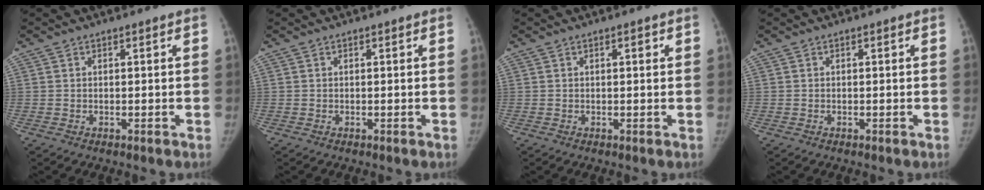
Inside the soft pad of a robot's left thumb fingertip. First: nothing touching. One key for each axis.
{"total": 0.0}
{"total": 0.9, "fx": 0.4, "fy": 0.3, "fz": 0.8, "tx": -0.006, "ty": 0.002, "tz": 0.005}
{"total": 0.0}